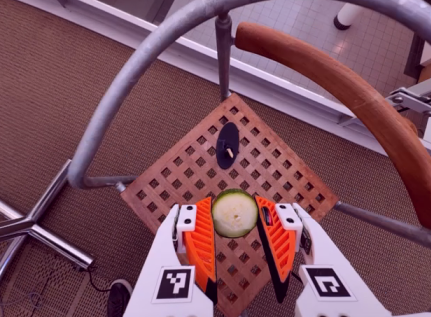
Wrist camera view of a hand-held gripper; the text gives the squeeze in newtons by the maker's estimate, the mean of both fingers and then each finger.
{"total": 9.8, "left": 10.1, "right": 9.6}